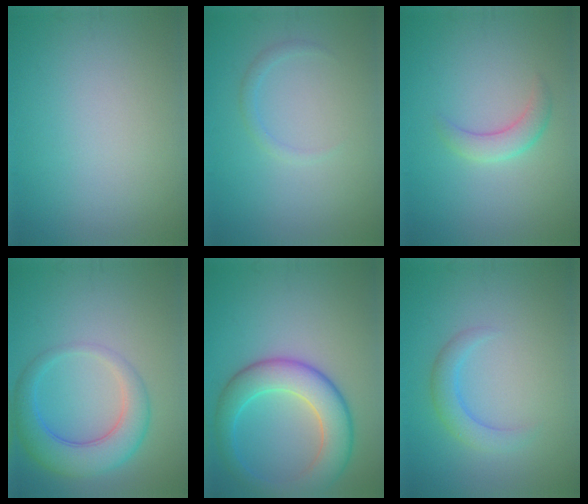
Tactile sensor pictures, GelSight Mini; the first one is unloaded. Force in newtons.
{"total": 1.0, "press": 1.0, "slide": 0.0}
{"total": 2.3, "press": 2.3, "slide": 0.0}
{"total": 5.4, "press": 5.4, "slide": 0.2}
{"total": 7.0, "press": 7.0, "slide": 0.1}
{"total": 2.4, "press": 2.4, "slide": 0.1}